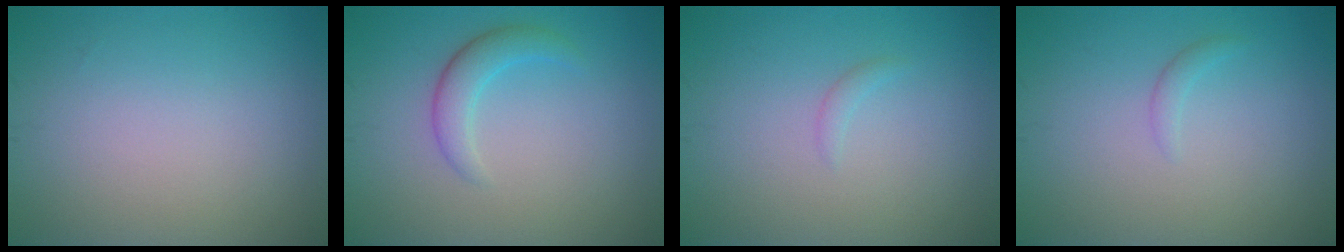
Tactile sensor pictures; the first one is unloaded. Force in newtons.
{"total": 2.4, "press": 2.4, "slide": 0.1}
{"total": 0.7, "press": 0.7, "slide": 0.1}
{"total": 0.8, "press": 0.8, "slide": 0.0}